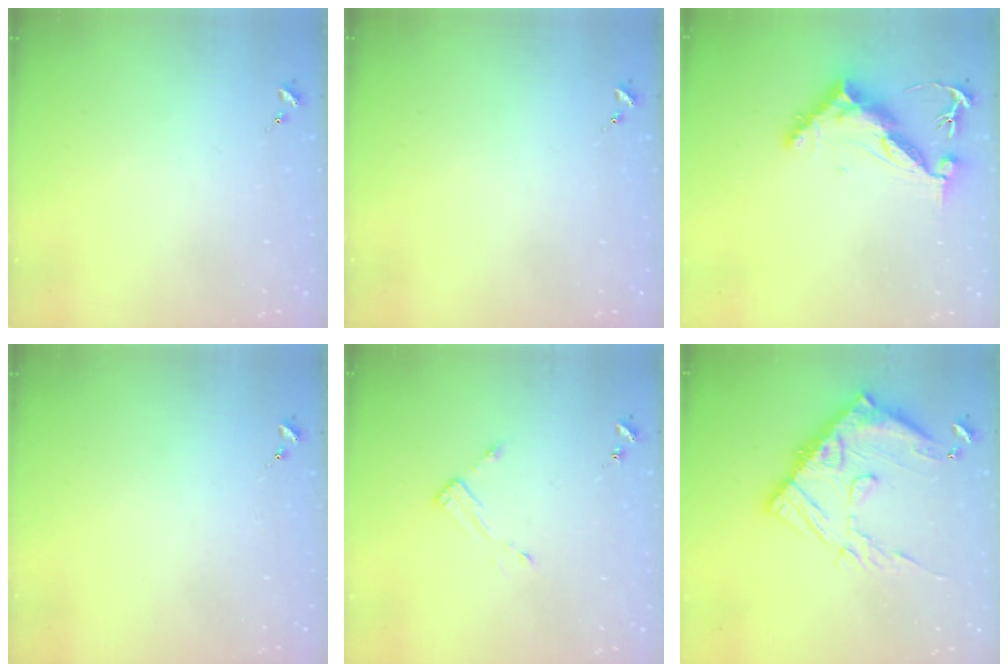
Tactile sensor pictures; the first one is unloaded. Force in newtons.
{"total": 0.0}
{"total": 10.7, "press": 10.6, "slide": 0.9}
{"total": 0.0}
{"total": 3.5, "press": 3.5, "slide": 0.3}
{"total": 19.6, "press": 19.5, "slide": 2.0}